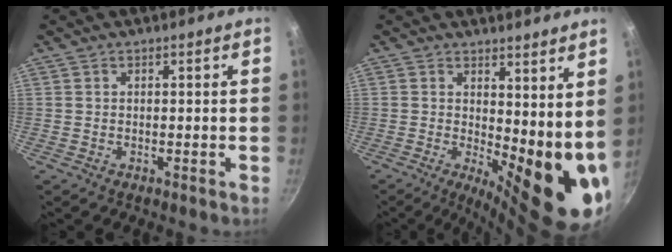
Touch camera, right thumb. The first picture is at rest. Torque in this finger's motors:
{"motor_torque": [-0.32, 1.71, 2.22, -0.21, 0.21]}